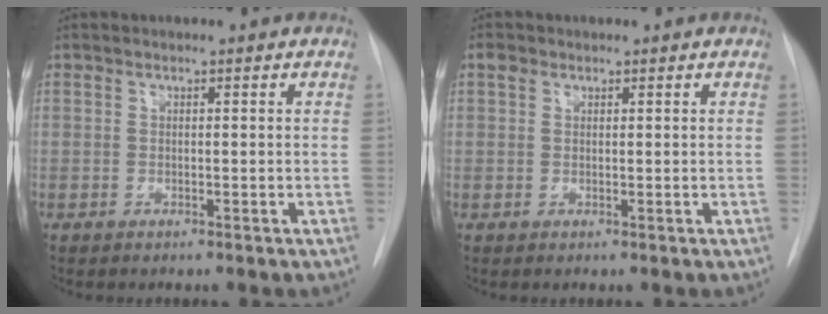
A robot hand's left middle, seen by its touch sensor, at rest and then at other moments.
{"total": 1.3, "force": [0.8, 1.0, 0.4], "torque": [-0.008, 0.010, 0.012]}